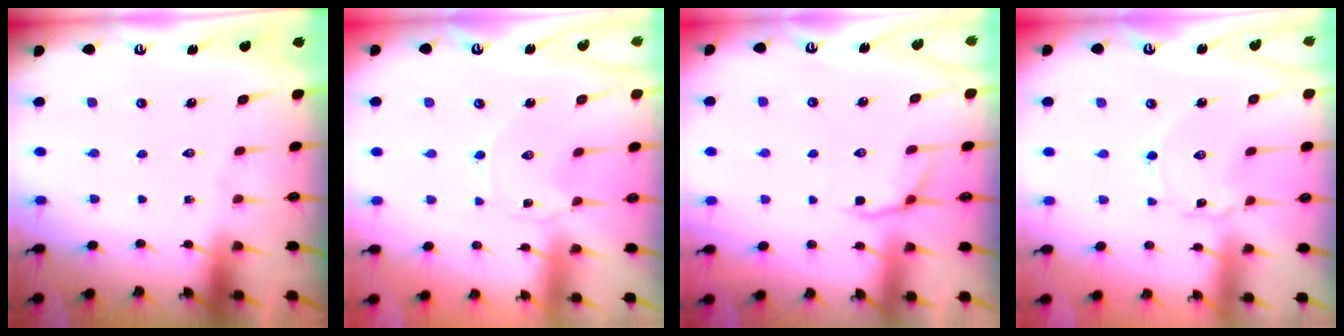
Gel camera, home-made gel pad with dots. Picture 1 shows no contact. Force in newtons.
{"total": 0.0}
{"total": 2.8, "press": 2.0, "slide": 2.0}
{"total": 1.2, "press": 1.2, "slide": 0.1}